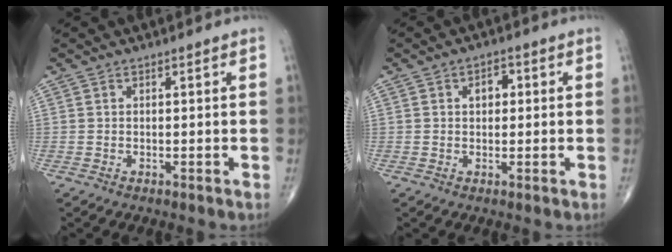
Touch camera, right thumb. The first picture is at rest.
{"total": 3.0, "force": [0.7, 2.1, 2.1], "torque": [-0.023, 0.007, 0.008]}